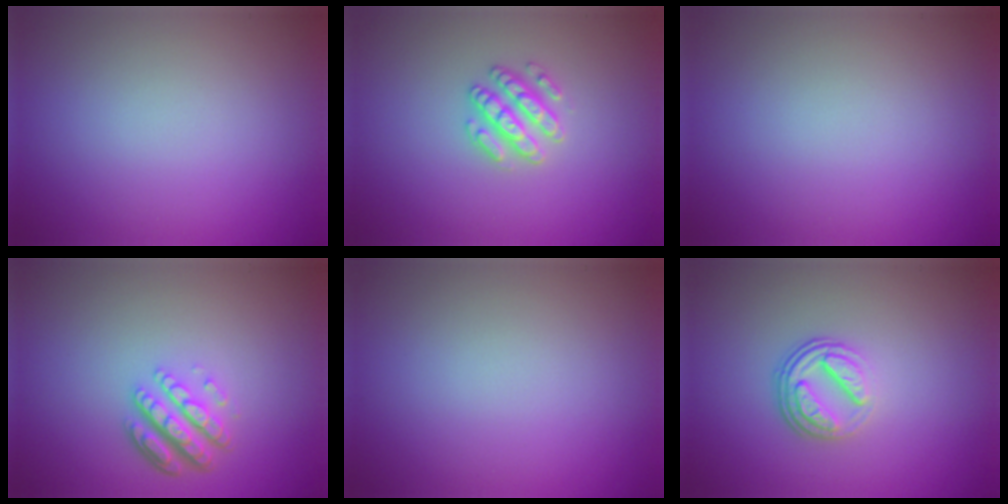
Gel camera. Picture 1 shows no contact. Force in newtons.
{"total": 2.6, "press": 2.6, "slide": 0.3}
{"total": 0.0}
{"total": 4.4, "press": 3.2, "slide": 3.0}
{"total": 0.0}
{"total": 3.7, "press": 2.6, "slide": 2.6}